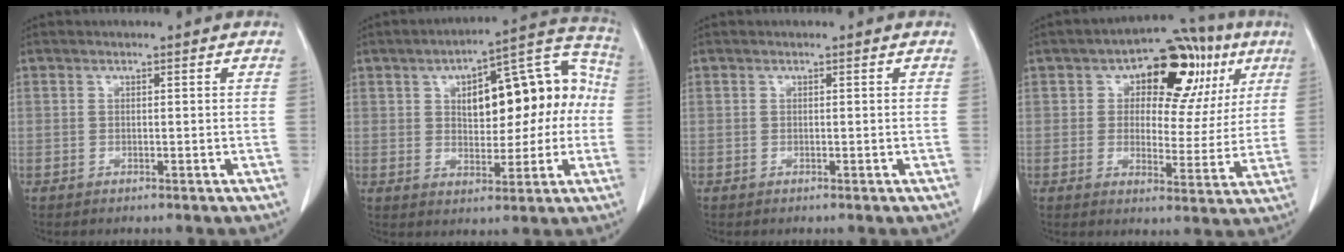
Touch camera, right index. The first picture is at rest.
{"total": 17.2, "force": [1.9, 7.9, 15.2], "torque": [-0.208, 0.053, 0.034]}
{"total": 0.0}
{"total": 15.0, "force": [6.0, 8.4, 10.9], "torque": [-0.120, 0.037, 0.081]}